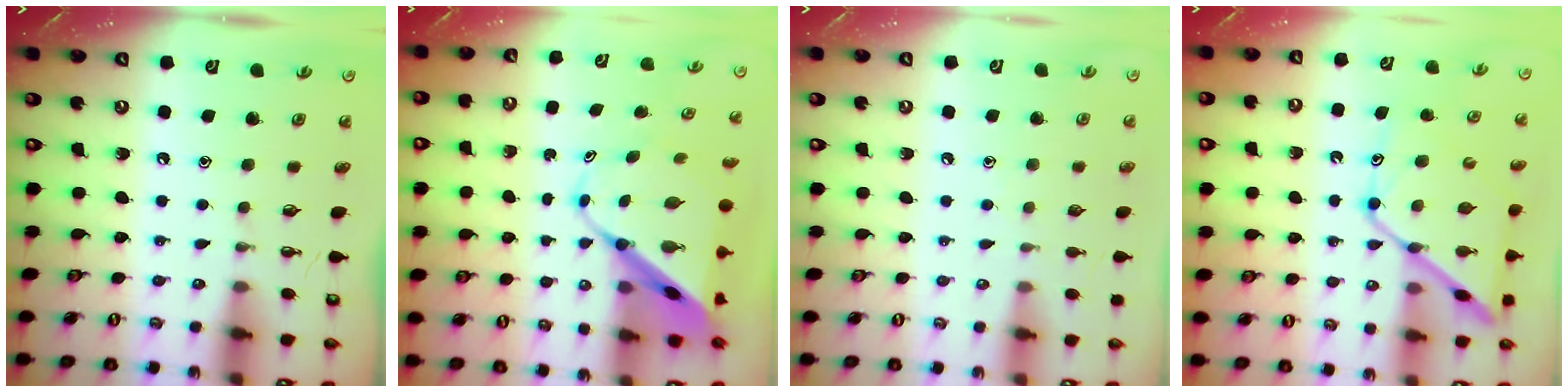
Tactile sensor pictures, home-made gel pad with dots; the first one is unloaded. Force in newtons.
{"total": 11.2, "press": 11.1, "slide": 1.1}
{"total": 3.0, "press": 2.9, "slide": 0.3}
{"total": 14.9, "press": 14.8, "slide": 1.2}